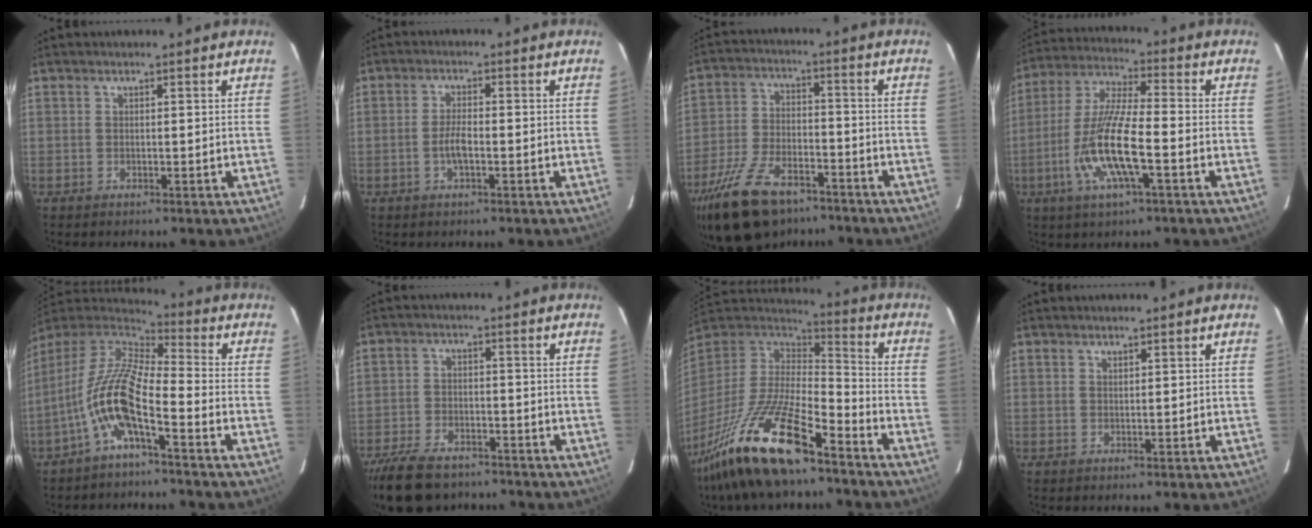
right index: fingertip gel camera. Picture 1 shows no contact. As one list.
[{"total": 3.5, "force": [-1.2, 1.1, 3.1], "torque": [-0.064, 0.002, -0.022]}, {"total": 18.5, "force": [-13.0, 8.8, 9.8], "torque": [-0.216, -0.021, -0.224]}, {"total": 14.0, "force": [-4.6, 2.6, 13.0], "torque": [-0.271, -0.009, -0.090]}, {"total": 12.6, "force": [-5.2, 3.1, 11.0], "torque": [-0.219, 0.004, -0.107]}, {"total": 13.9, "force": [-10.7, 6.3, 6.1], "torque": [-0.153, -0.011, -0.177]}, {"total": 23.5, "force": [-16.0, 6.7, 15.8], "torque": [-0.317, -0.041, -0.288]}, {"total": 0.5, "force": [0.5, 0.2, 0.2], "torque": [-0.002, 0.001, 0.009]}]